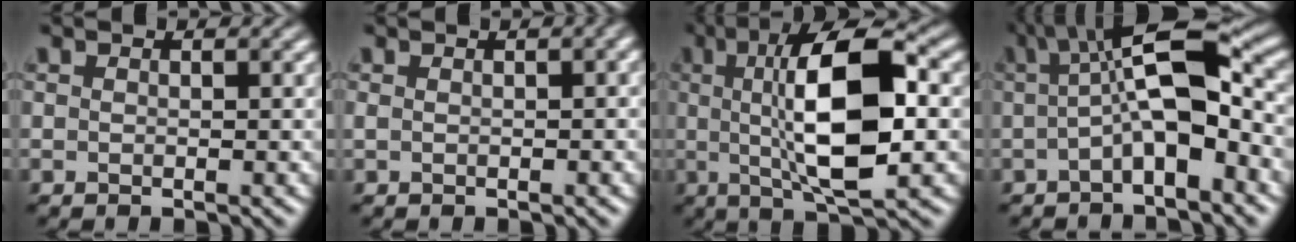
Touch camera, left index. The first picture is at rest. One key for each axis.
{"total": 2.2, "fx": 0.6, "fy": 0.8, "fz": 2.0, "tx": -0.023, "ty": 0.007, "tz": 0.010}
{"total": 11.3, "fx": 0.8, "fy": 3.6, "fz": 10.7, "tx": -0.173, "ty": 0.012, "tz": 0.009}
{"total": 8.7, "fx": 0.0, "fy": 2.6, "fz": 8.3, "tx": -0.130, "ty": 0.023, "tz": -0.012}